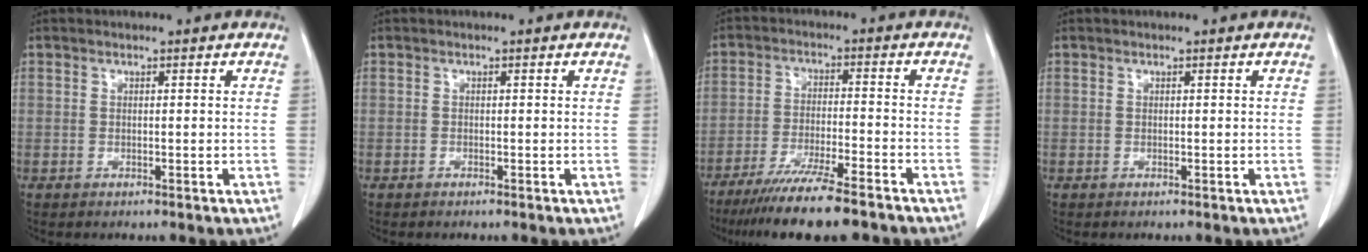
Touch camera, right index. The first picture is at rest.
{"total": 0.0}
{"total": 13.2, "force": [-10.7, 0.8, 7.7], "torque": [-0.124, -0.034, -0.173]}
{"total": 0.0}